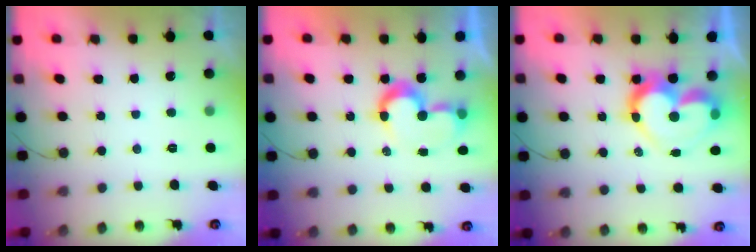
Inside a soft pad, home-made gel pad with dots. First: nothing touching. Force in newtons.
{"total": 8.5, "press": 8.4, "slide": 0.2}
{"total": 15.4, "press": 15.3, "slide": 1.2}